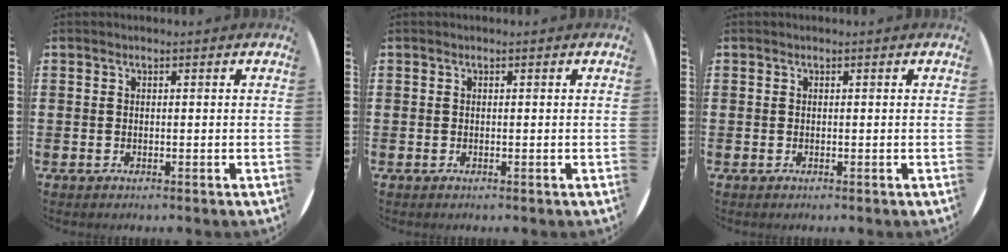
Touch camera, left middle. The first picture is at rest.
{"total": 0.0}
{"total": 0.0}